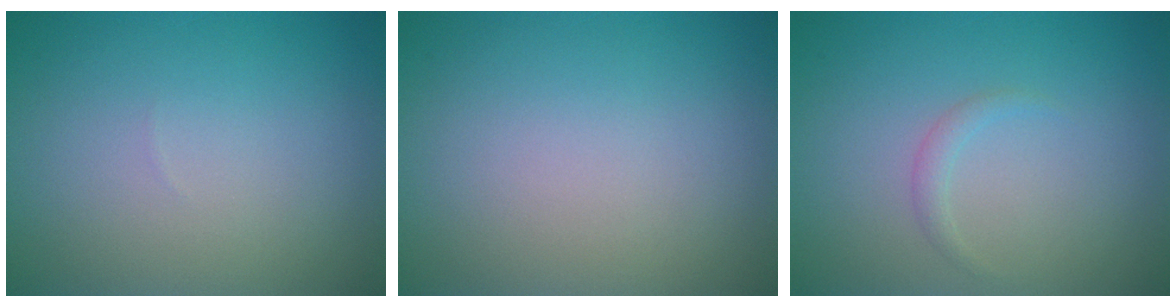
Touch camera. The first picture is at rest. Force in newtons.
{"total": 0.0}
{"total": 0.9, "press": 0.9, "slide": 0.0}